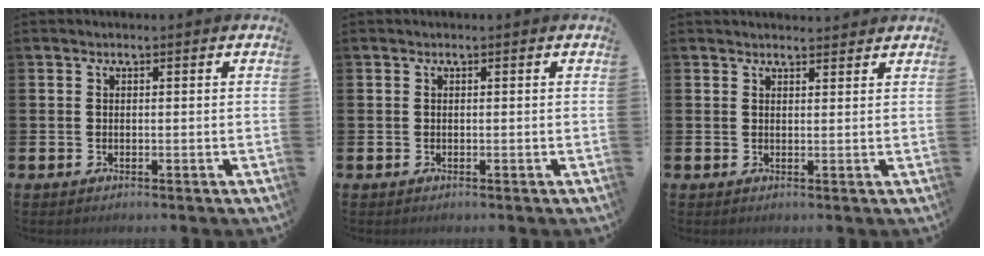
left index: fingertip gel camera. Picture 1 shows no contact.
{"total": 0.0}
{"total": 1.8, "force": [1.8, 0.3, 0.0], "torque": [0.004, -0.009, 0.030]}